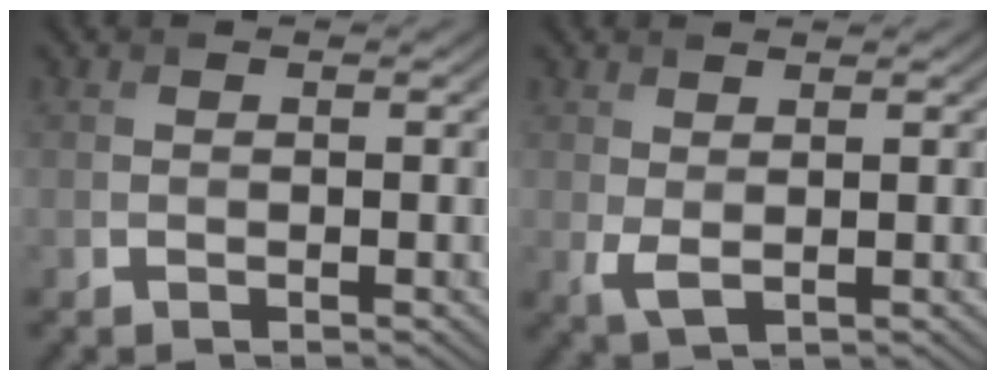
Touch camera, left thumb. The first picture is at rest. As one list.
[{"total": 2.1, "force": [0.8, 0.9, 1.7], "torque": [-0.046, -0.004, 0.019]}]